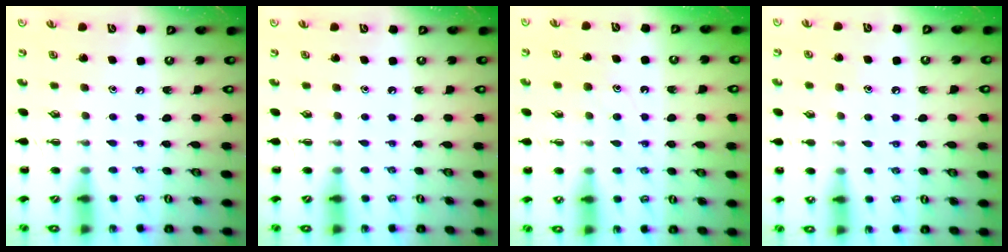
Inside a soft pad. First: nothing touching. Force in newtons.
{"total": 0.0}
{"total": 9.6, "press": 9.5, "slide": 0.9}
{"total": 6.1, "press": 5.8, "slide": 1.7}